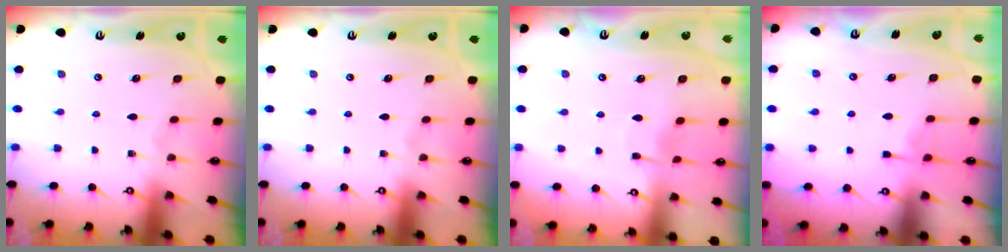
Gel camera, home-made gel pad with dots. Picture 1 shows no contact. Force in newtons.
{"total": 0.0}
{"total": 4.6, "press": 4.6, "slide": 0.4}
{"total": 3.0, "press": 3.0, "slide": 0.5}